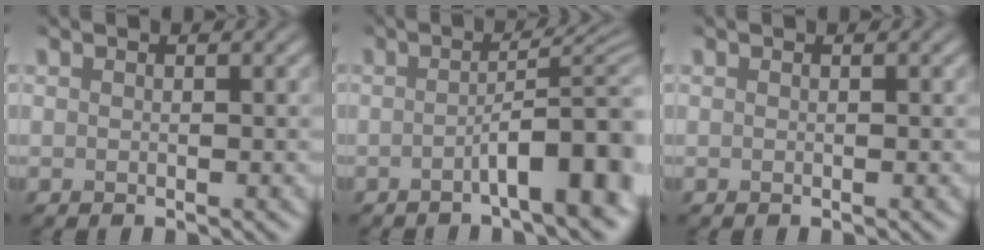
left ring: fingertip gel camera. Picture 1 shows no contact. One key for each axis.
{"total": 7.6, "fx": -2.3, "fy": 1.5, "fz": 7.1, "tx": -0.088, "ty": 0.013, "tz": -0.043}
{"total": 0.0}